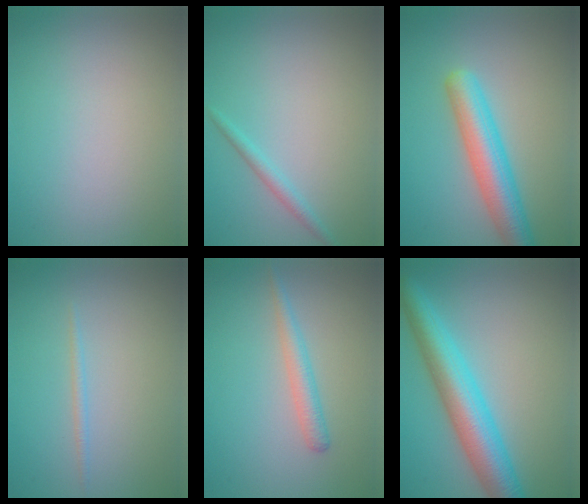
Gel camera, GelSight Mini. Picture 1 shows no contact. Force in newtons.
{"total": 1.4, "press": 1.4, "slide": 0.1}
{"total": 5.7, "press": 5.7, "slide": 0.3}
{"total": 0.8, "press": 0.8, "slide": 0.0}
{"total": 2.0, "press": 2.0, "slide": 0.0}
{"total": 7.5, "press": 7.5, "slide": 0.1}